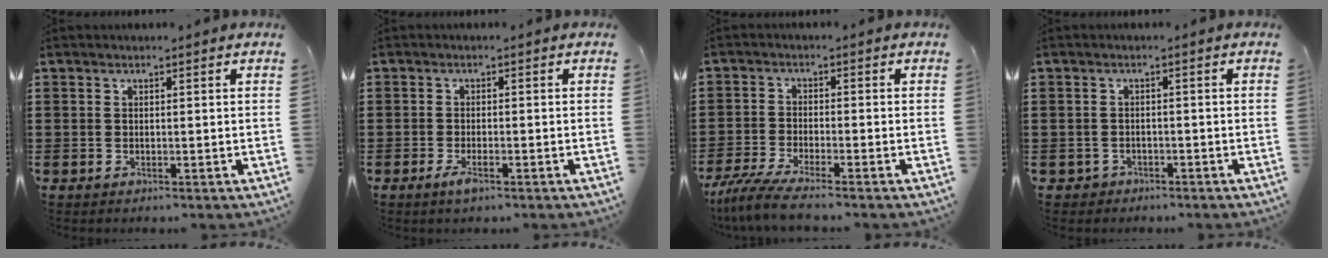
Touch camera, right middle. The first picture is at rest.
{"total": 2.3, "force": [-1.1, 0.6, 1.9], "torque": [-0.048, -0.007, -0.025]}
{"total": 4.9, "force": [-4.3, 0.1, 2.3], "torque": [-0.068, -0.021, -0.089]}
{"total": 1.6, "force": [-1.3, 0.9, -0.1], "torque": [-0.003, 0.001, -0.032]}